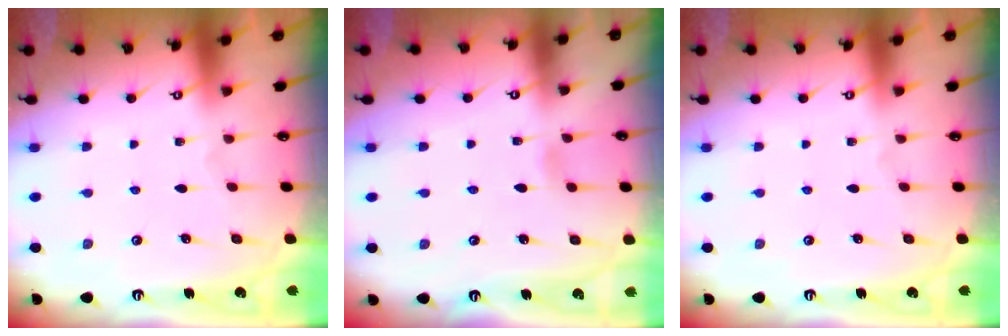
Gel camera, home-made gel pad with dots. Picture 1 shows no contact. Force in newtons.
{"total": 4.0, "press": 4.0, "slide": 0.4}
{"total": 0.0}